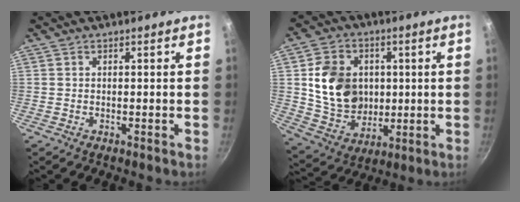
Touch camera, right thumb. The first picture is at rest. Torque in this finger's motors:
{"motor_torque": [0.73, 1.18, 0.75, -0.34, 0.11]}